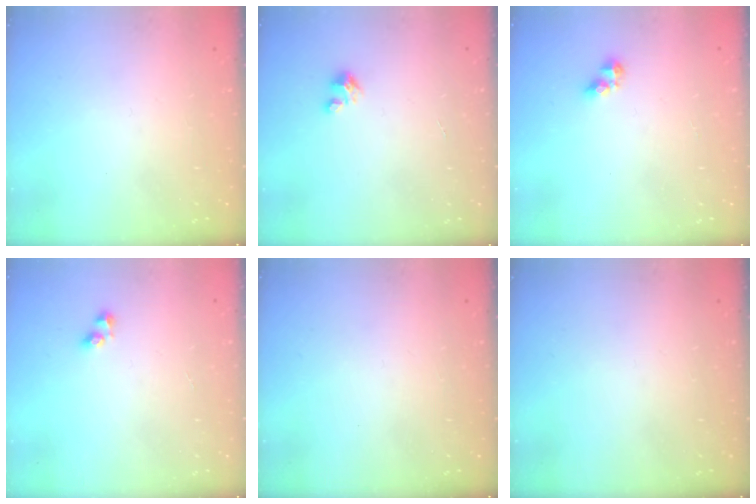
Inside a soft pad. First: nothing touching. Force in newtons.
{"total": 3.6, "press": 3.5, "slide": 0.2}
{"total": 4.9, "press": 4.8, "slide": 0.6}
{"total": 2.5, "press": 2.2, "slide": 1.3}
{"total": 0.0}
{"total": 0.0}